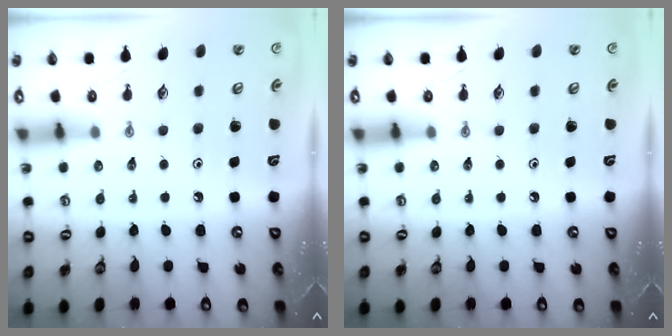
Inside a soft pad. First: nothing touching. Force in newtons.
{"total": 0.0}